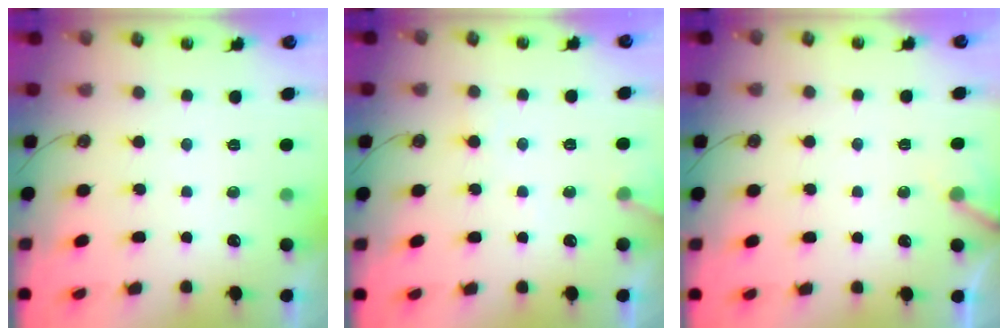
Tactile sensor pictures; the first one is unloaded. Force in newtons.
{"total": 7.4, "press": 7.3, "slide": 0.4}
{"total": 4.0, "press": 4.0, "slide": 0.2}